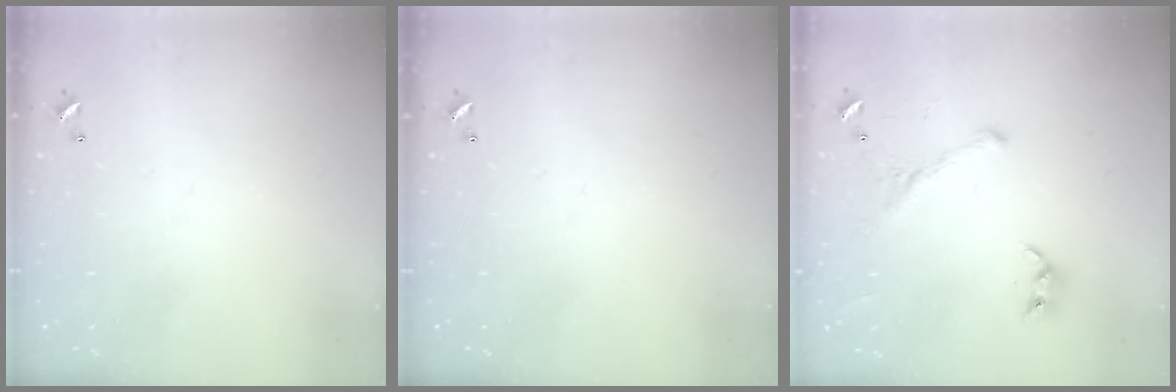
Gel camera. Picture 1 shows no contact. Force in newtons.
{"total": 0.0}
{"total": 2.0, "press": 2.0, "slide": 0.4}